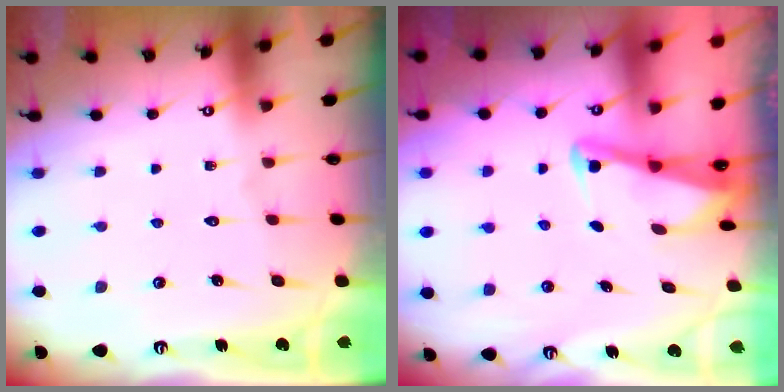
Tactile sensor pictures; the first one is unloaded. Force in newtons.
{"total": 2.9, "press": 2.9, "slide": 0.3}